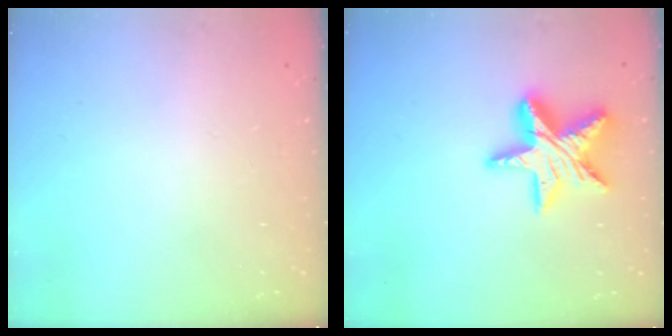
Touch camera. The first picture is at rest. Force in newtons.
{"total": 16.5, "press": 16.5, "slide": 1.5}